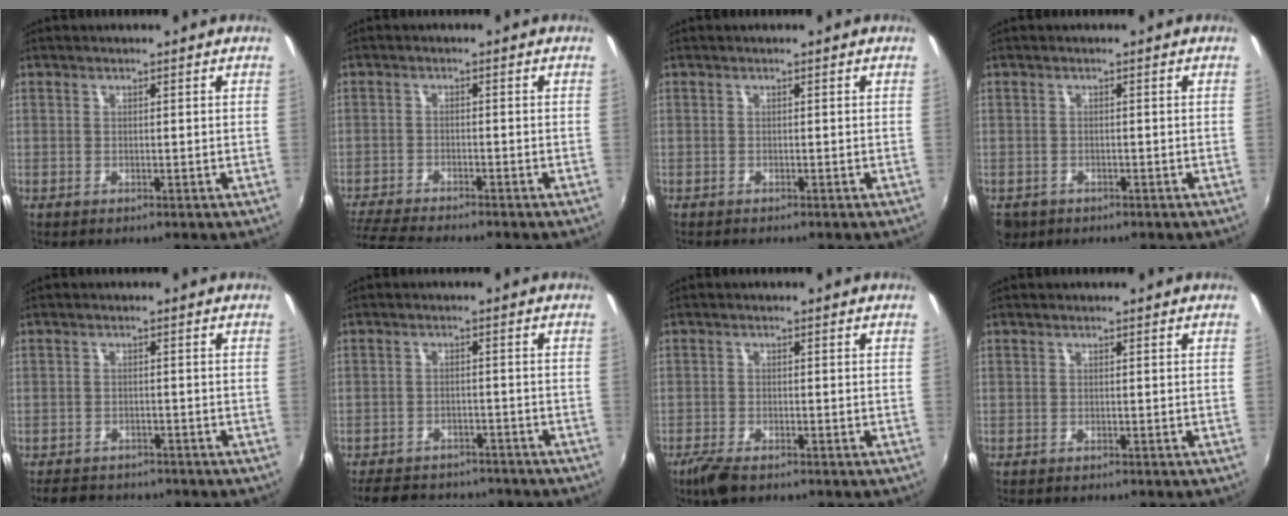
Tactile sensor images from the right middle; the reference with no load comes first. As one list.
[{"total": 8.5, "force": [-7.8, 0.4, 3.2], "torque": [-0.091, -0.024, -0.137]}, {"total": 0.7, "force": [-0.7, 0.2, 0.1], "torque": [-0.003, -0.004, -0.013]}, {"total": 4.2, "force": [-2.1, 3.2, 1.8], "torque": [-0.044, -0.011, -0.030]}, {"total": 6.6, "force": [-5.7, 2.9, 1.8], "torque": [-0.049, -0.006, -0.087]}, {"total": 12.9, "force": [-10.9, 5.3, 4.4], "torque": [-0.107, 0.002, -0.151]}, {"total": 4.3, "force": [-3.2, 1.4, 2.5], "torque": [-0.068, -0.014, -0.063]}, {"total": 0.8, "force": [-0.8, 0.2, 0.1], "torque": [-0.005, -0.005, -0.013]}]